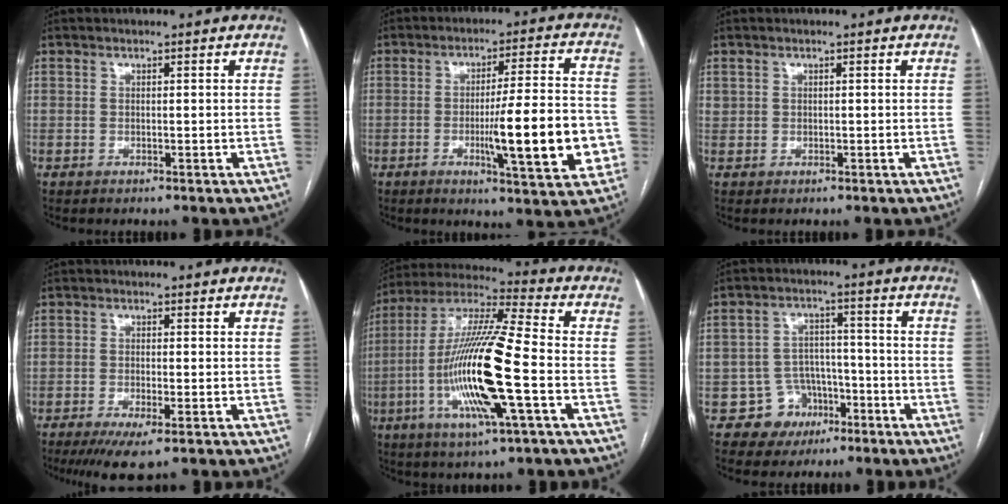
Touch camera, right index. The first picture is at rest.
{"total": 14.6, "force": [-3.3, 1.8, 14.1], "torque": [-0.203, 0.000, -0.046]}
{"total": 0.8, "force": [0.4, 0.7, 0.1], "torque": [0.009, 0.005, 0.005]}
{"total": 5.8, "force": [-3.5, 0.9, 4.5], "torque": [-0.074, -0.014, -0.055]}
{"total": 19.0, "force": [-4.6, 1.1, 18.4], "torque": [-0.376, -0.012, -0.091]}
{"total": 6.4, "force": [-3.4, 5.5, 0.3], "torque": [0.013, 0.016, -0.047]}